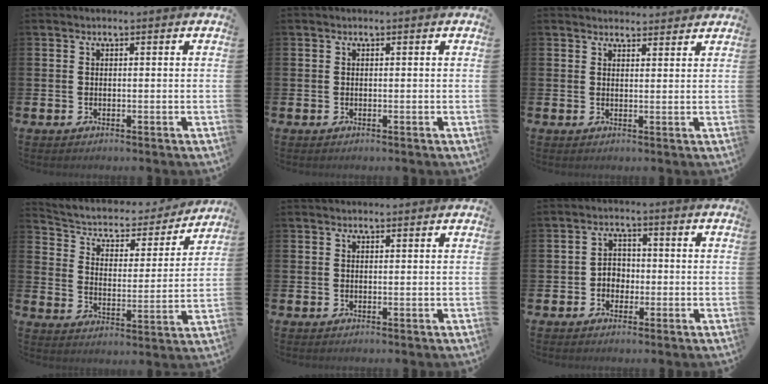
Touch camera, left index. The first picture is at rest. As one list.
[{"total": 0.0}, {"total": 2.4, "force": [2.3, 0.5, -0.2], "torque": [0.007, -0.013, 0.041]}, {"total": 5.2, "force": [4.5, 2.3, 1.3], "torque": [-0.059, -0.034, 0.070]}, {"total": 0.6, "force": [0.6, 0.1, 0.1], "torque": [0.005, -0.002, 0.009]}, {"total": 2.8, "force": [-0.9, 2.3, 1.2], "torque": [-0.026, 0.009, -0.023]}]